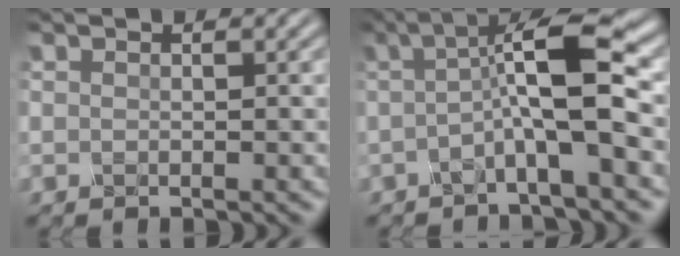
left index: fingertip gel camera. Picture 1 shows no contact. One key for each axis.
{"total": 7.2, "fx": -0.5, "fy": 1.3, "fz": 7.1, "tx": -0.107, "ty": 0.025, "tz": -0.024}